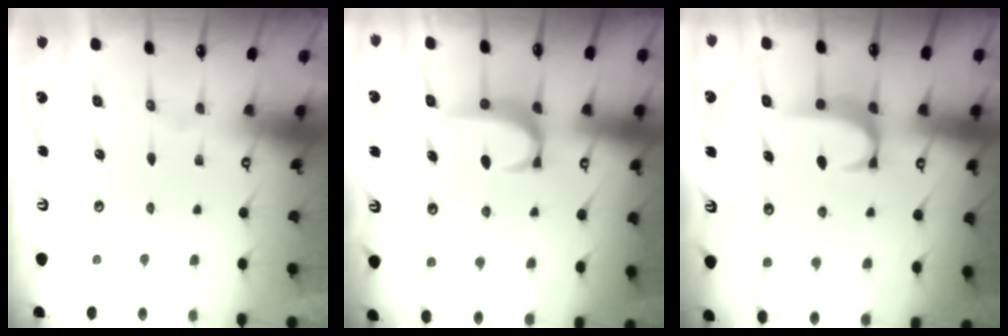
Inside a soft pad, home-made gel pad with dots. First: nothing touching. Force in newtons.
{"total": 3.5, "press": 3.4, "slide": 0.4}
{"total": 1.9, "press": 1.8, "slide": 0.5}